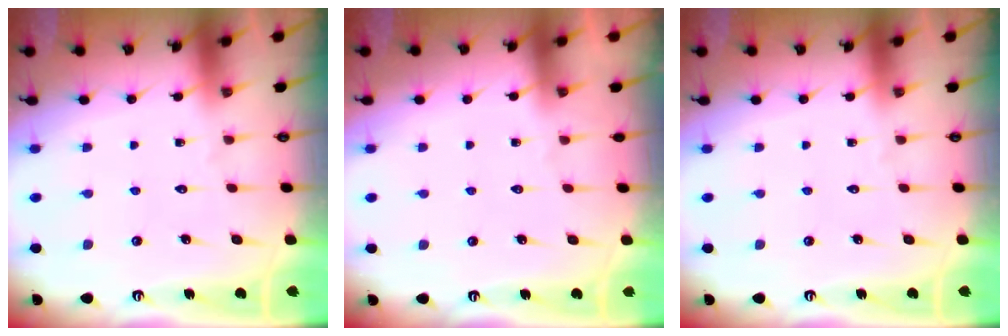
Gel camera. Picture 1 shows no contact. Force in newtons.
{"total": 0.0}
{"total": 0.0}